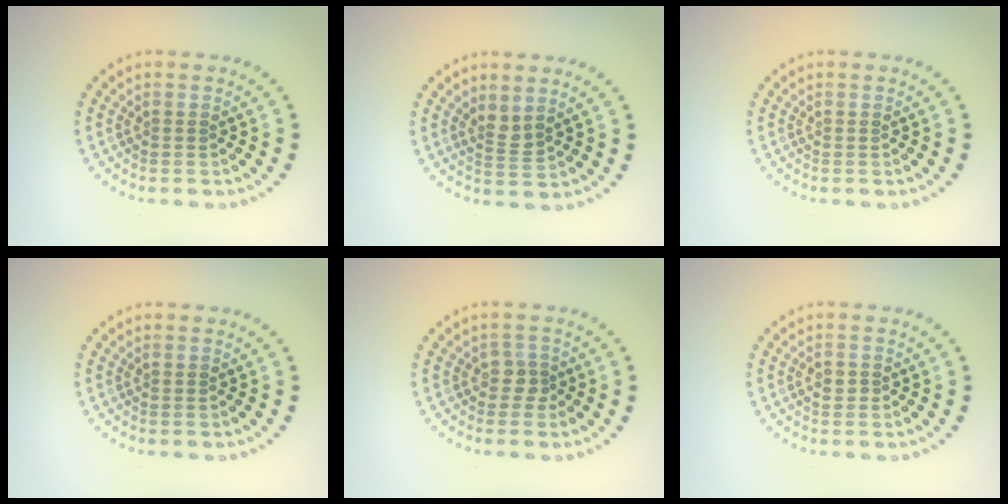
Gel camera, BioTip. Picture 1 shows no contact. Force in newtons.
{"total": 1.7, "press": 1.3, "slide": 1.1}
{"total": 0.0}
{"total": 0.0}
{"total": 1.5, "press": 1.2, "slide": 0.9}
{"total": 0.6, "press": 0.6, "slide": 0.1}